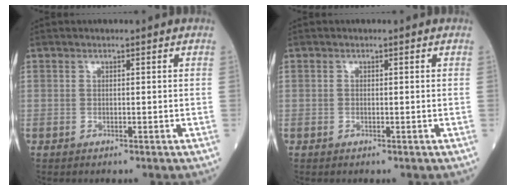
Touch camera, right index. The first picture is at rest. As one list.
[{"total": 0.0}]